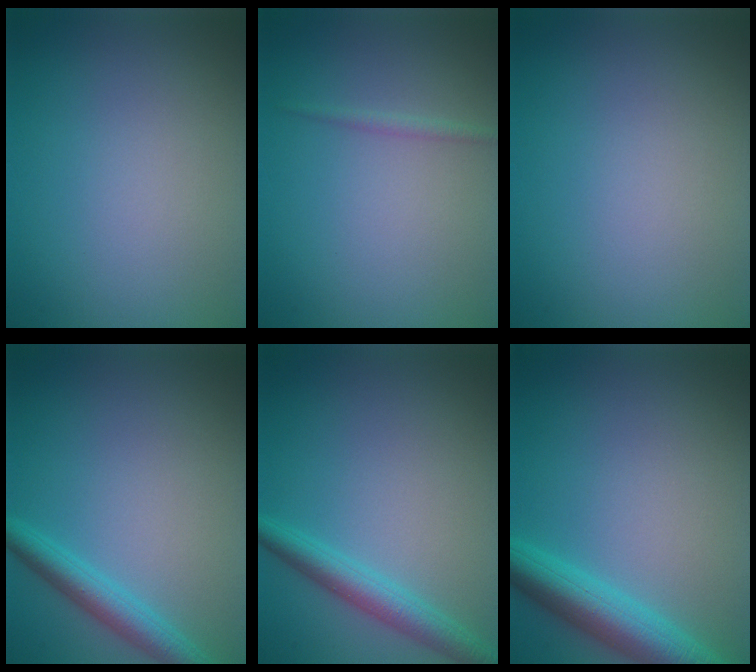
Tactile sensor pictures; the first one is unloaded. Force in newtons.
{"total": 0.8, "press": 0.8, "slide": 0.0}
{"total": 0.0}
{"total": 3.2, "press": 3.2, "slide": 0.1}
{"total": 3.3, "press": 3.3, "slide": 0.1}
{"total": 5.6, "press": 5.6, "slide": 0.2}